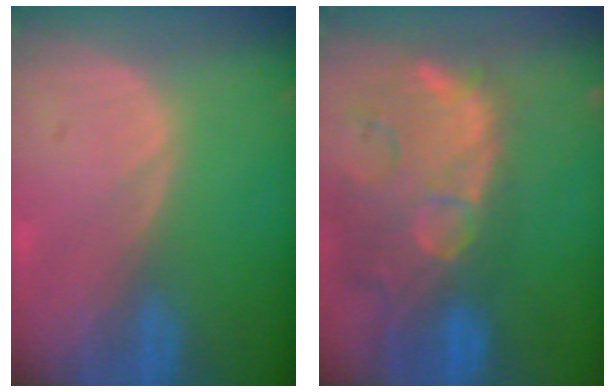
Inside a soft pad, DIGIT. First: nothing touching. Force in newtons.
{"total": 14.8, "press": 11.8, "slide": 8.9}